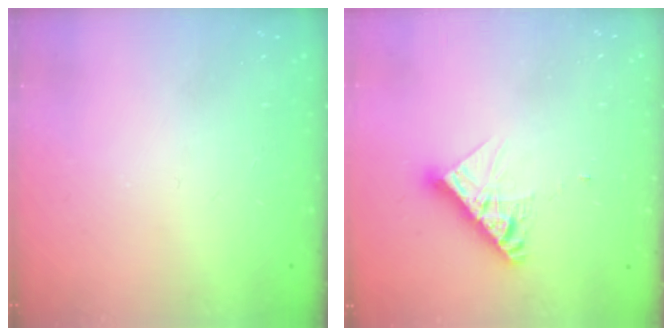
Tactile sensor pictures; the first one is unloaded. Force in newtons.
{"total": 10.2, "press": 10.2, "slide": 0.7}